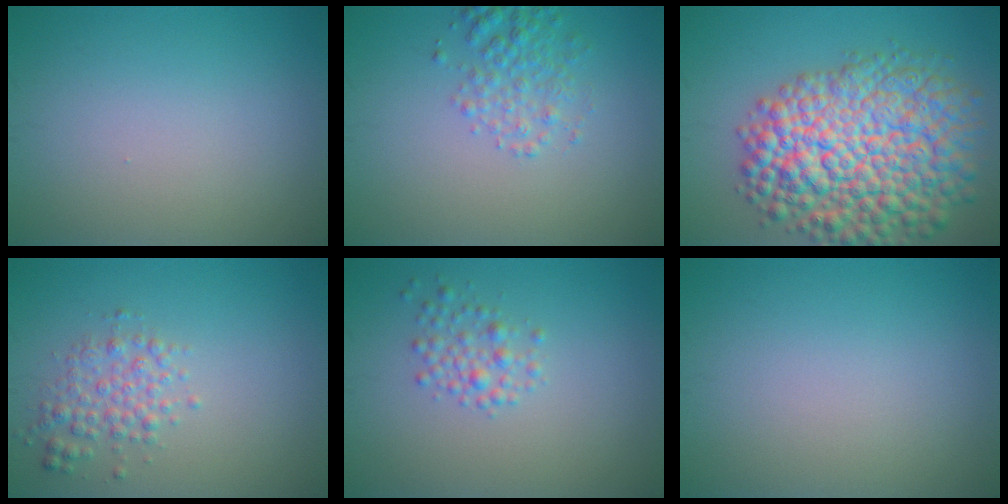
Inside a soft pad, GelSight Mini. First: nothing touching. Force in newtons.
{"total": 2.7, "press": 2.7, "slide": 0.1}
{"total": 12.8, "press": 12.8, "slide": 0.5}
{"total": 2.5, "press": 2.5, "slide": 0.0}
{"total": 1.9, "press": 1.9, "slide": 0.1}
{"total": 0.0}